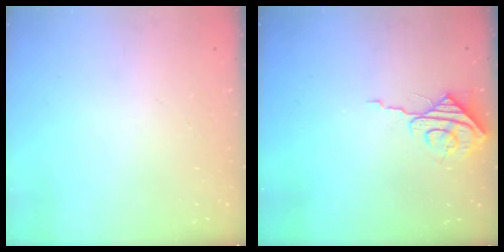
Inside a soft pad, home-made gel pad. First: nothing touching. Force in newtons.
{"total": 7.8, "press": 7.8, "slide": 0.8}